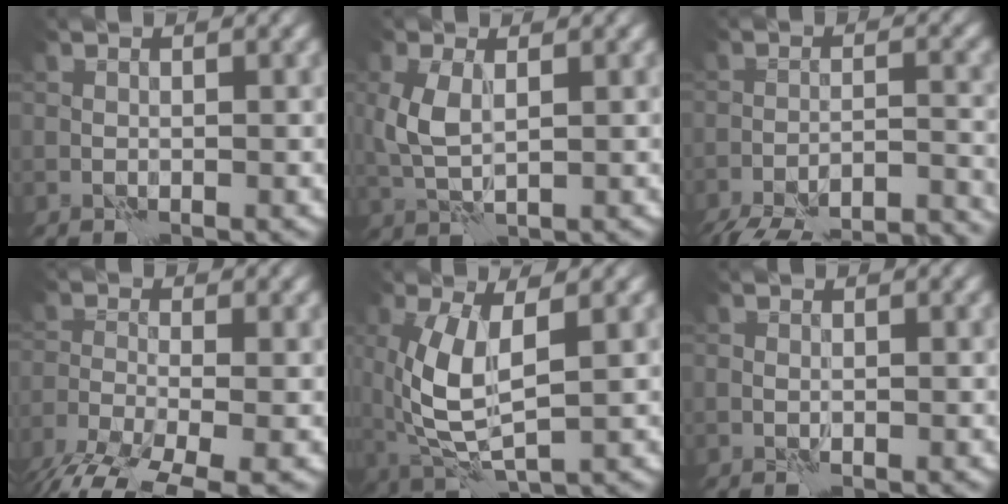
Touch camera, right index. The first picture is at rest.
{"total": 3.3, "force": [0.8, 1.6, 2.8], "torque": [-0.072, 0.002, 0.020]}
{"total": 16.7, "force": [-15.6, 3.7, 4.5], "torque": [-0.054, -0.011, -0.199]}
{"total": 7.1, "force": [-5.0, 2.1, 4.6], "torque": [-0.089, -0.020, -0.099]}
{"total": 6.5, "force": [1.0, 2.4, 5.9], "torque": [-0.144, -0.006, 0.023]}
{"total": 0.0}